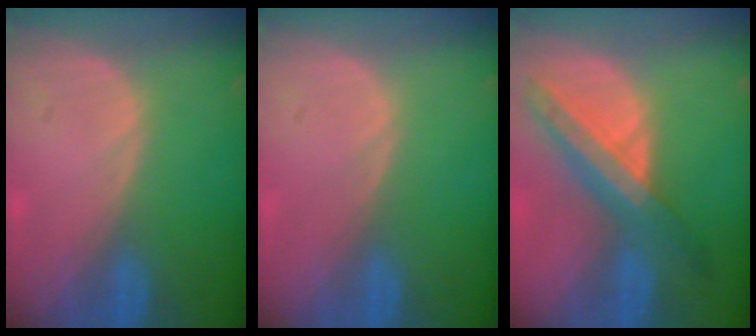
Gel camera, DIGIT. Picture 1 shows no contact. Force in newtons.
{"total": 0.0}
{"total": 8.4, "press": 7.4, "slide": 4.0}